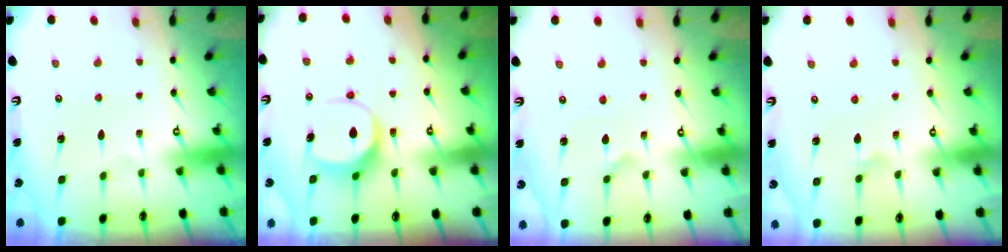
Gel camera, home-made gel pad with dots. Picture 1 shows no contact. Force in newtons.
{"total": 7.4, "press": 7.4, "slide": 1.1}
{"total": 1.6, "press": 1.6, "slide": 0.1}
{"total": 2.5, "press": 2.5, "slide": 0.3}